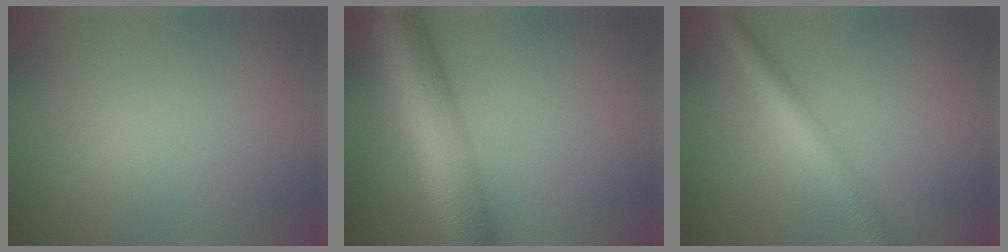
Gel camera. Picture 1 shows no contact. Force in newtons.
{"total": 10.1, "press": 10.1, "slide": 0.2}
{"total": 3.8, "press": 3.8, "slide": 0.1}